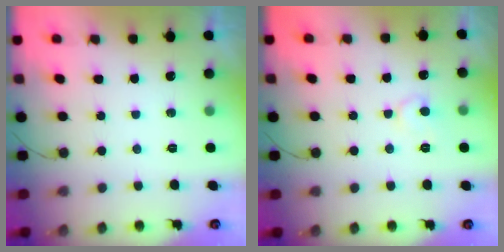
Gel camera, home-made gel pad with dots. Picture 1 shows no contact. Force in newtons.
{"total": 5.8, "press": 5.8, "slide": 0.5}